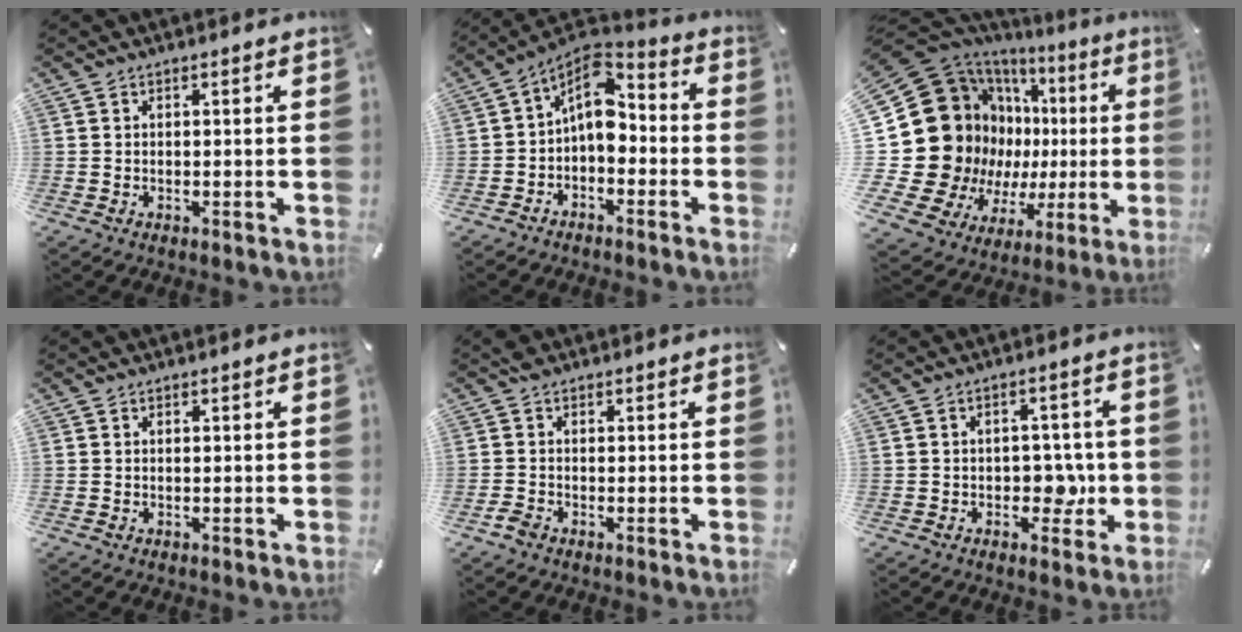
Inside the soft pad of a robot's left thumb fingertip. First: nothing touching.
{"total": 9.1, "force": [0.3, 6.2, 6.6], "torque": [-0.123, -0.011, 0.001]}
{"total": 32.0, "force": [2.7, 22.9, 22.2], "torque": [-0.394, -0.074, 0.114]}
{"total": 0.6, "force": [0.3, 0.4, -0.2], "torque": [0.007, 0.005, 0.005]}
{"total": 2.6, "force": [0.3, 2.4, 0.9], "torque": [-0.017, 0.006, 0.008]}
{"total": 6.4, "force": [-0.8, 4.5, 4.5], "torque": [-0.046, -0.002, -0.015]}